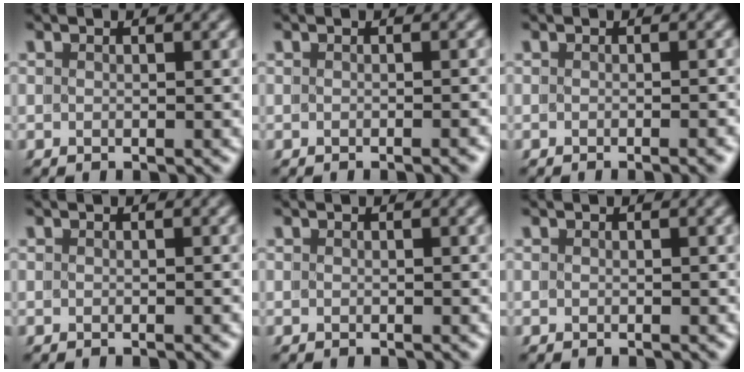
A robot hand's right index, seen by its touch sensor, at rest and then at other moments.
{"total": 0.9, "force": [-0.7, 0.1, 0.5], "torque": [0.002, 0.010, -0.015]}
{"total": 1.2, "force": [-1.0, 0.1, 0.7], "torque": [0.002, 0.011, -0.021]}
{"total": 0.0}
{"total": 0.0}
{"total": 0.0}